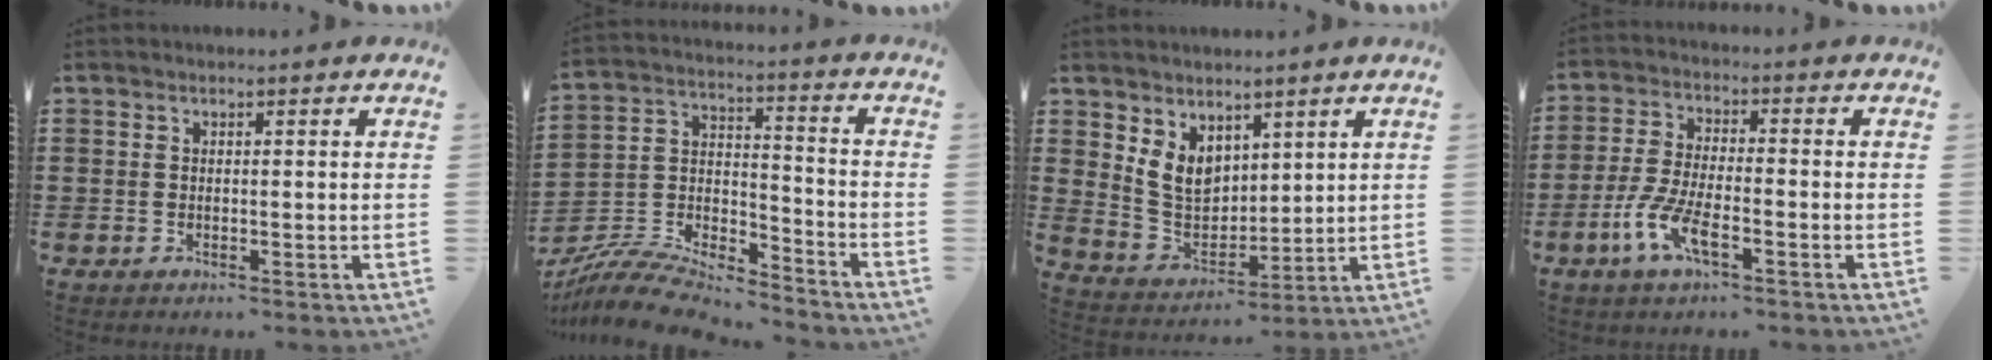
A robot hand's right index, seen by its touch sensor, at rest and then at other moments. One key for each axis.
{"total": 9.1, "fx": -8.7, "fy": 1.6, "fz": 2.2, "tx": -0.051, "ty": 0.009, "tz": -0.176}
{"total": 6.8, "fx": 3.7, "fy": 5.0, "fz": 2.9, "tx": -0.085, "ty": -0.003, "tz": 0.071}
{"total": 6.7, "fx": -3.4, "fy": 1.6, "fz": 5.5, "tx": -0.138, "ty": -0.015, "tz": -0.070}